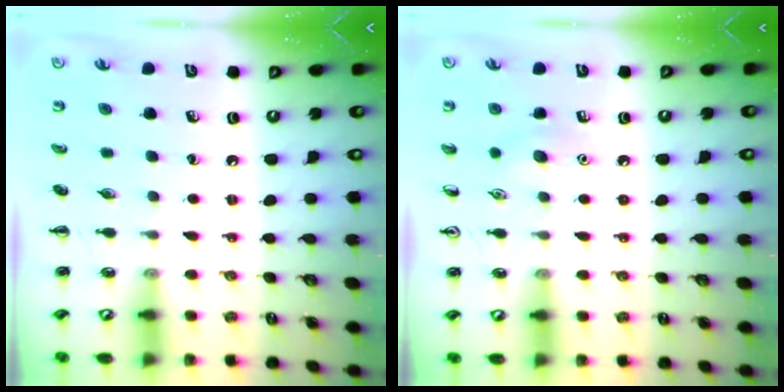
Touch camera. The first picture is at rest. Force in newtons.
{"total": 6.8, "press": 6.5, "slide": 2.1}